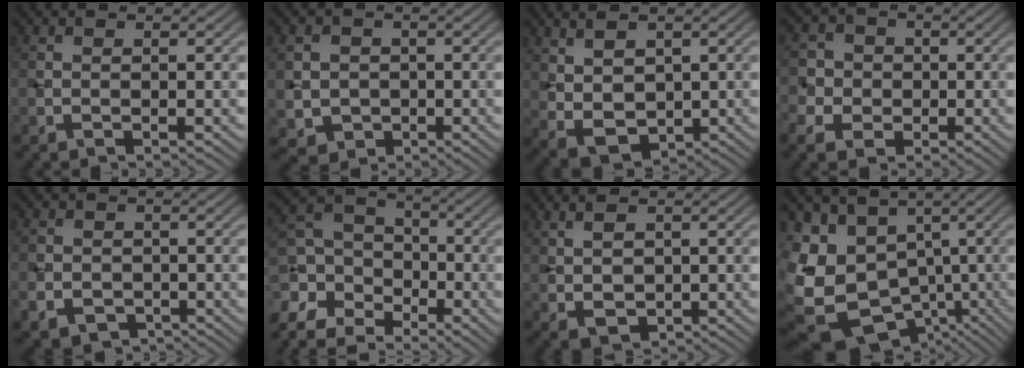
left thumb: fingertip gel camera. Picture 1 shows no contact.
{"total": 4.4, "force": [-0.6, 4.1, 1.2], "torque": [-0.037, -0.014, -0.018]}
{"total": 5.8, "force": [1.3, 3.7, 4.3], "torque": [-0.105, -0.007, 0.037]}
{"total": 5.6, "force": [-1.7, 5.1, 1.6], "torque": [-0.045, -0.002, -0.055]}
{"total": 4.1, "force": [-1.9, 3.4, 1.4], "torque": [-0.029, -0.015, -0.034]}
{"total": 9.9, "force": [-5.4, 6.6, 5.1], "torque": [-0.132, -0.008, -0.107]}
{"total": 3.4, "force": [0.5, 2.1, 2.7], "torque": [-0.059, -0.004, 0.017]}
{"total": 16.3, "force": [-5.7, 12.9, 8.3], "torque": [-0.244, -0.034, -0.059]}